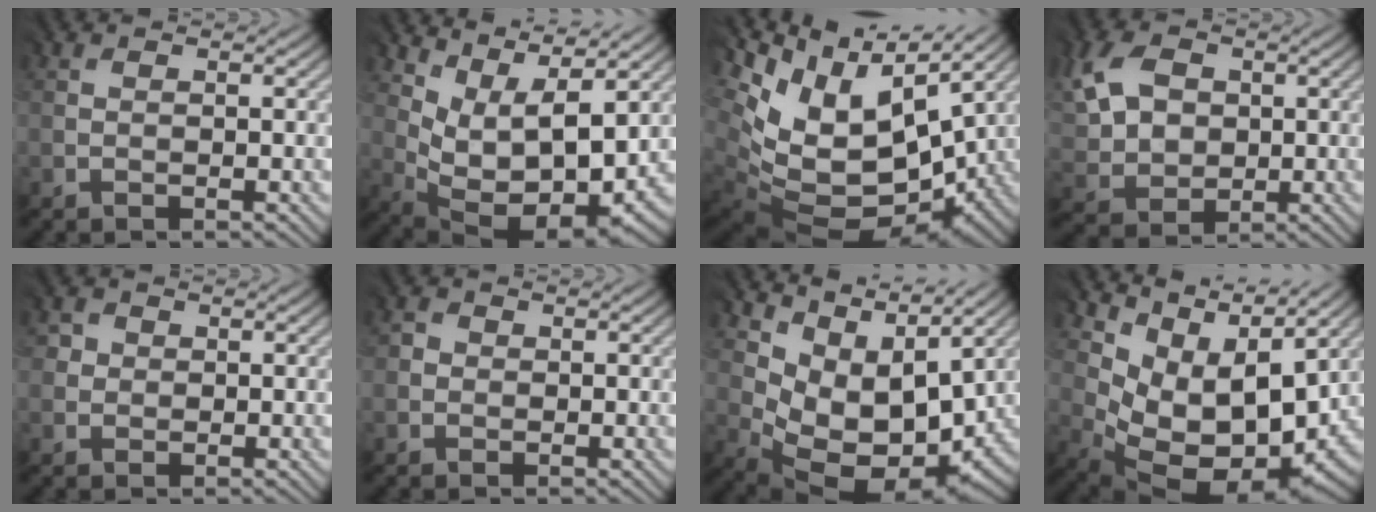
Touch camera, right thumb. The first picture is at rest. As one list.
[{"total": 12.3, "force": [4.3, 6.3, 9.7], "torque": [-0.161, 0.007, 0.086]}, {"total": 13.8, "force": [3.4, 9.1, 9.8], "torque": [-0.218, -0.020, 0.093]}, {"total": 9.5, "force": [3.0, 6.9, 5.7], "torque": [-0.164, 0.015, 0.051]}, {"total": 1.6, "force": [0.3, 1.6, -0.2], "torque": [0.009, -0.001, 0.001]}, {"total": 1.2, "force": [-0.3, 1.2, -0.1], "torque": [0.006, -0.002, -0.009]}, {"total": 10.1, "force": [3.8, 6.1, 7.0], "torque": [-0.128, -0.018, 0.083]}, {"total": 11.4, "force": [3.8, 6.8, 8.4], "torque": [-0.147, -0.019, 0.087]}]